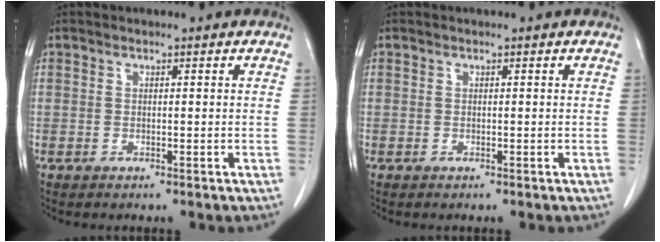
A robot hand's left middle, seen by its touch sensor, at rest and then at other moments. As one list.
[{"total": 0.0}]